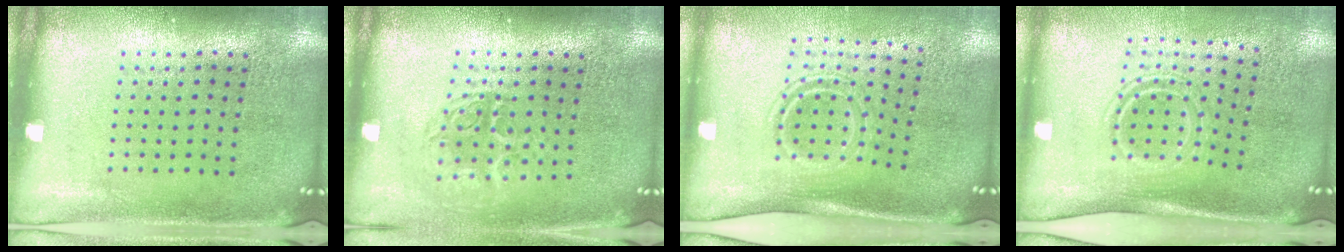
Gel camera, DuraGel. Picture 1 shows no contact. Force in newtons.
{"total": 1.5, "press": 1.2, "slide": 0.8}
{"total": 1.6, "press": 1.0, "slide": 1.3}
{"total": 1.6, "press": 1.0, "slide": 1.3}